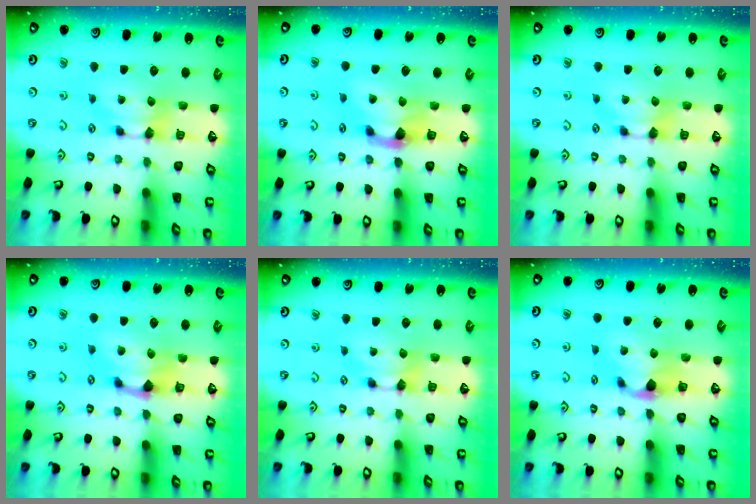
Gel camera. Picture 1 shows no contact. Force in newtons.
{"total": 2.6, "press": 2.0, "slide": 1.7}
{"total": 0.0}
{"total": 1.4, "press": 0.9, "slide": 1.1}
{"total": 0.0}
{"total": 1.4, "press": 0.6, "slide": 1.3}